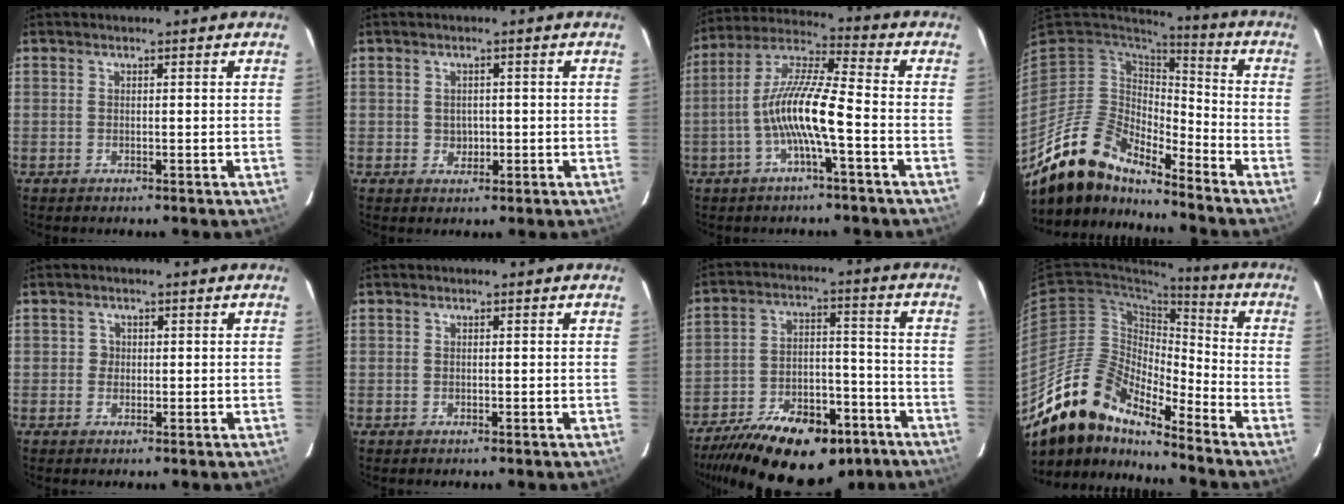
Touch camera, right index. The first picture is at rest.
{"total": 2.1, "force": [-0.1, 2.0, 0.6], "torque": [-0.007, 0.002, 0.003]}
{"total": 11.0, "force": [-3.4, 0.8, 10.4], "torque": [-0.213, 0.012, -0.068]}
{"total": 15.7, "force": [-13.7, 4.5, 6.4], "torque": [-0.125, -0.013, -0.261]}
{"total": 1.2, "force": [-0.2, 1.2, -0.1], "torque": [0.004, 0.004, -0.003]}
{"total": 0.0}
{"total": 22.9, "force": [-15.8, 10.5, 12.8], "torque": [-0.244, -0.005, -0.226]}
{"total": 17.4, "force": [-14.9, 5.1, 7.2], "torque": [-0.125, 0.002, -0.285]}